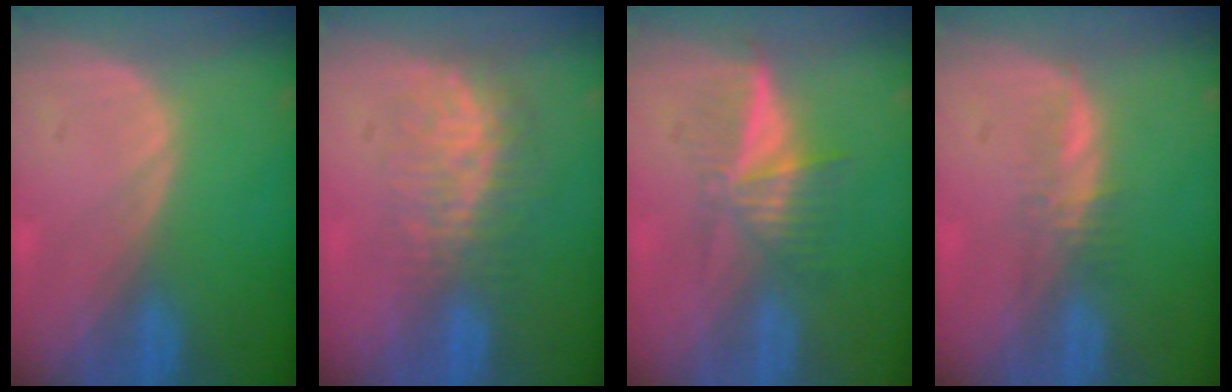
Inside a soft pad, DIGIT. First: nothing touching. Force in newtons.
{"total": 8.3, "press": 7.2, "slide": 4.1}
{"total": 6.3, "press": 5.3, "slide": 3.5}
{"total": 2.3, "press": 2.2, "slide": 0.6}